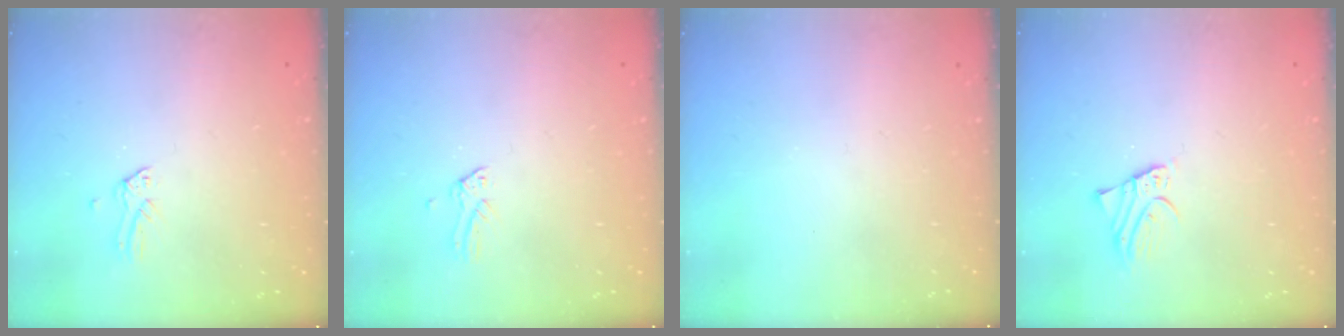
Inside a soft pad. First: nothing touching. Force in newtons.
{"total": 0.0}
{"total": 0.0}
{"total": 2.1, "press": 2.1, "slide": 0.2}